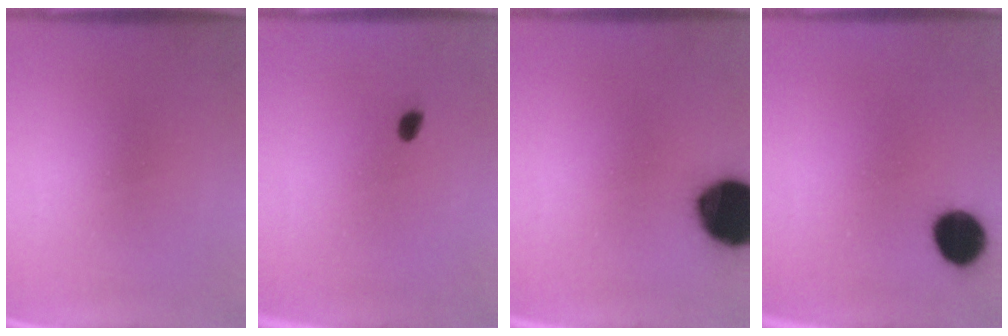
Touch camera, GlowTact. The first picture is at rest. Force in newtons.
{"total": 1.6}
{"total": 19.6}
{"total": 9.1}